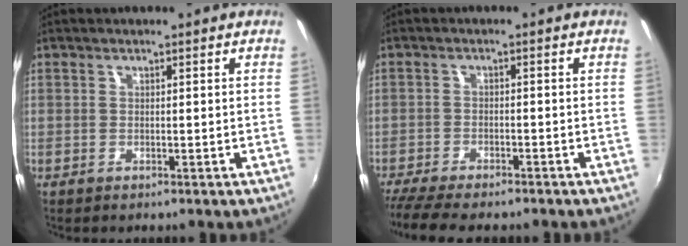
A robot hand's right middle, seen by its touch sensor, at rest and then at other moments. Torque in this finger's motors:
{"motor_torque": [1.03, -1.10, 0.17, 0.05]}